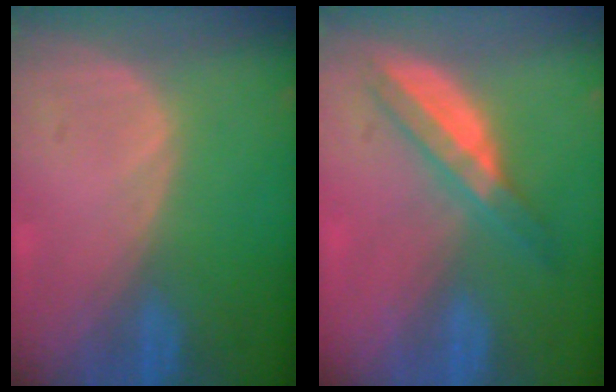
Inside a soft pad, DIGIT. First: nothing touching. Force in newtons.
{"total": 6.2, "press": 5.4, "slide": 3.1}